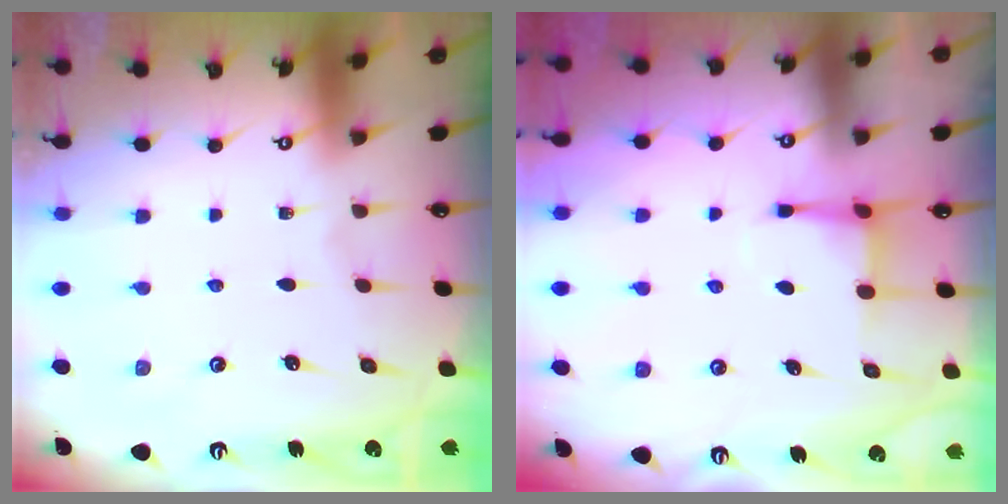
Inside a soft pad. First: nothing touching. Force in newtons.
{"total": 3.8, "press": 3.7, "slide": 0.5}